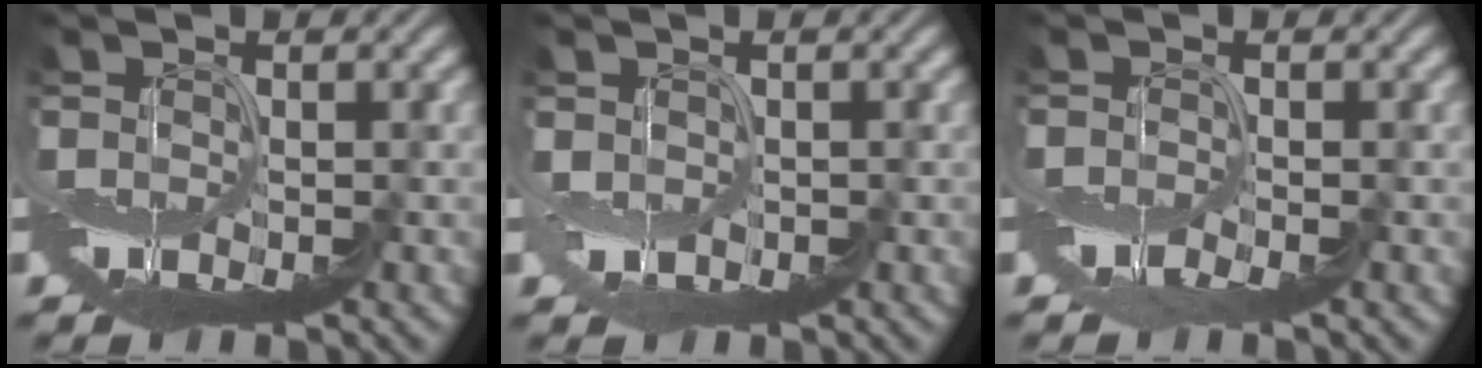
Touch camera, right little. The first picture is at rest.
{"total": 1.3, "force": [1.2, 0.6, 0.2], "torque": [-0.003, -0.001, 0.022]}
{"total": 1.3, "force": [-0.9, -0.6, -0.7], "torque": [0.011, -0.001, -0.016]}